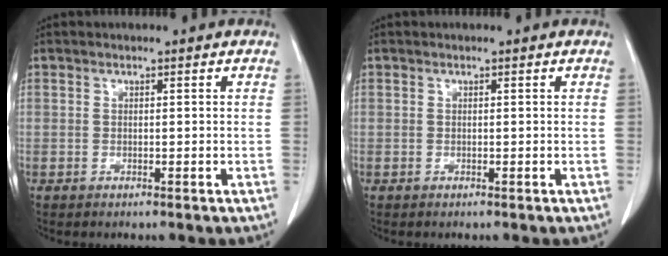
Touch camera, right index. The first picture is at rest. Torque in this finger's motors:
{"motor_torque": [0.00, 0.00, 0.00, 0.00]}